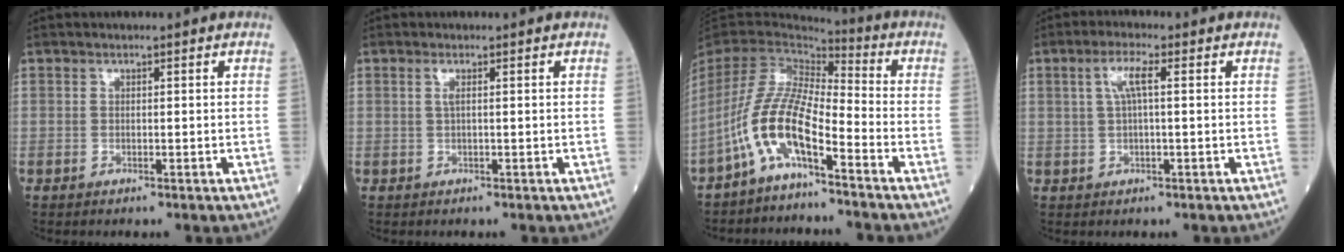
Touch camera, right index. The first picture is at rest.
{"total": 0.9, "force": [0.3, -0.1, 0.8], "torque": [-0.023, 0.001, 0.005]}
{"total": 10.5, "force": [-5.7, 2.1, 8.5], "torque": [-0.191, 0.006, -0.115]}
{"total": 3.6, "force": [1.0, 0.4, 3.5], "torque": [-0.074, 0.013, 0.023]}